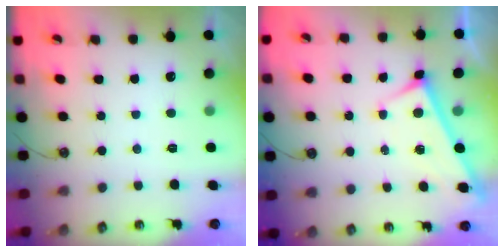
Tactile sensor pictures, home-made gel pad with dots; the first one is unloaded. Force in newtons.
{"total": 3.4, "press": 3.3, "slide": 0.3}